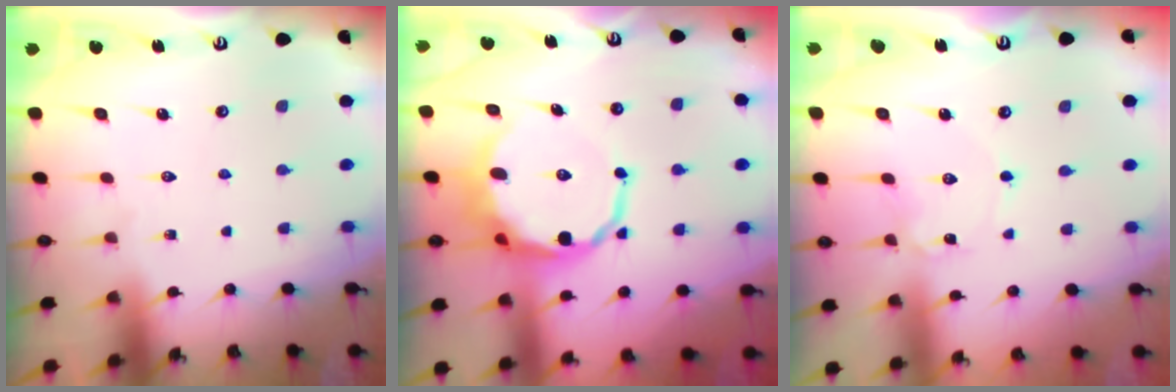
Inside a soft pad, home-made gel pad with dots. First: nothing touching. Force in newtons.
{"total": 11.6, "press": 11.2, "slide": 3.0}
{"total": 1.6, "press": 1.6, "slide": 0.2}